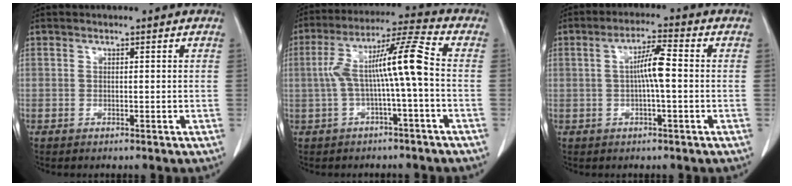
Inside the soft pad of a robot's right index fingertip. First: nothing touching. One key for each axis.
{"total": 10.2, "fx": -0.6, "fy": 0.2, "fz": 10.2, "tx": -0.193, "ty": 0.039, "tz": -0.014}
{"total": 5.4, "fx": 0.0, "fy": 0.3, "fz": 5.4, "tx": -0.095, "ty": 0.009, "tz": -0.002}